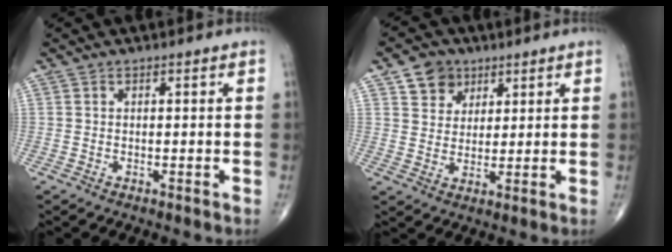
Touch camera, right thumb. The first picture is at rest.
{"total": 6.5, "force": [3.5, 5.1, 1.9], "torque": [-0.006, -0.016, 0.060]}